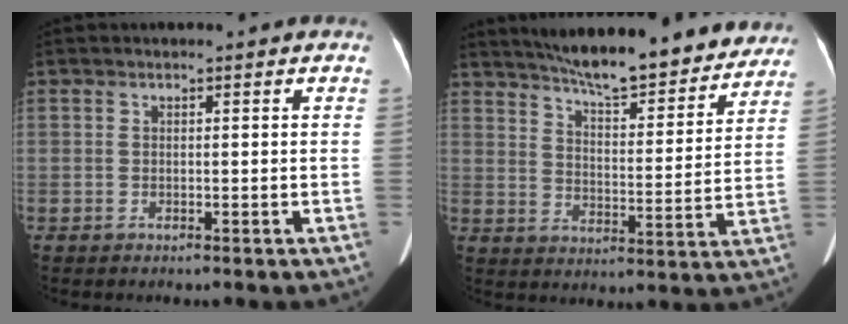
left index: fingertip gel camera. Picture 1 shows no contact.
{"total": 21.7, "force": [19.3, 4.1, 9.0], "torque": [-0.127, -0.011, 0.256]}